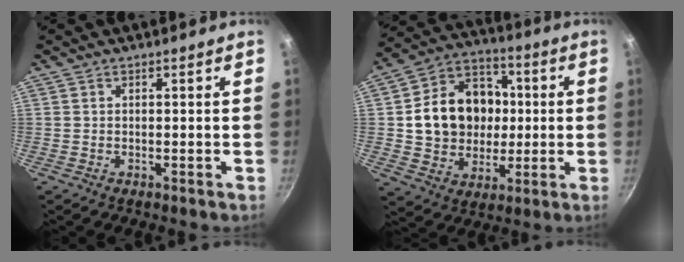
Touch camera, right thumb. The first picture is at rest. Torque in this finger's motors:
{"motor_torque": [0.38, 0.49, 0.42, -0.29, 0.34]}